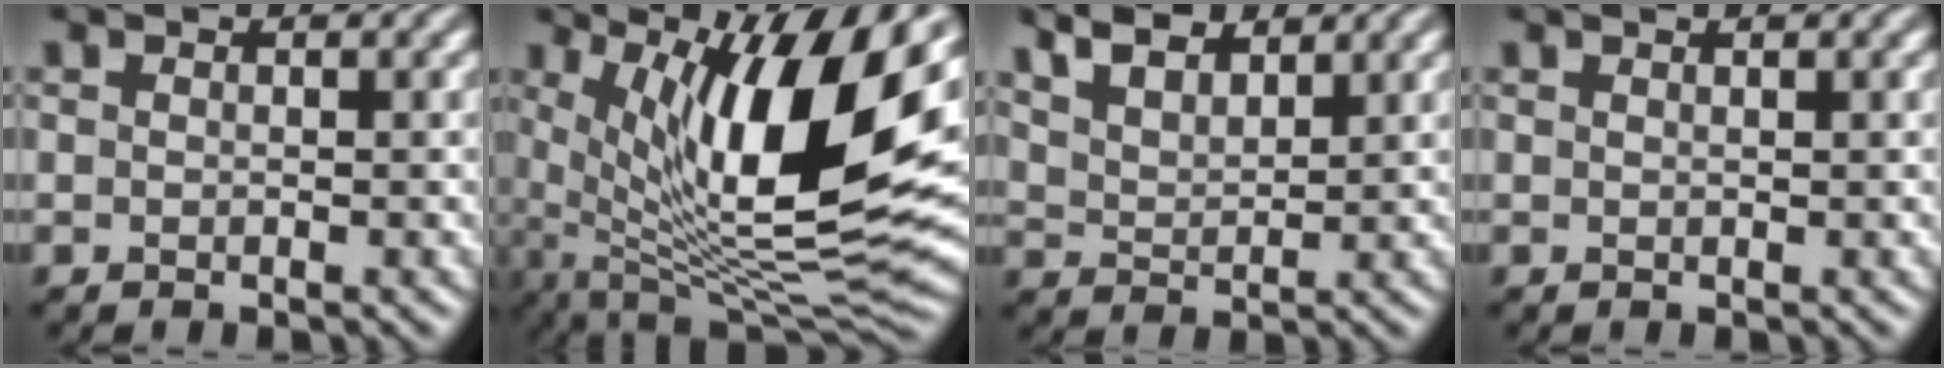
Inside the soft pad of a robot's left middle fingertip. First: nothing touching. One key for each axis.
{"total": 14.2, "fx": 4.0, "fy": 4.8, "fz": 12.7, "tx": -0.210, "ty": -0.007, "tz": 0.069}
{"total": 5.8, "fx": 4.9, "fy": 2.1, "fz": 2.4, "tx": -0.058, "ty": 0.022, "tz": 0.073}
{"total": 1.1, "fx": 0.9, "fy": 0.4, "fz": 0.6, "tx": -0.002, "ty": 0.001, "tz": 0.000}